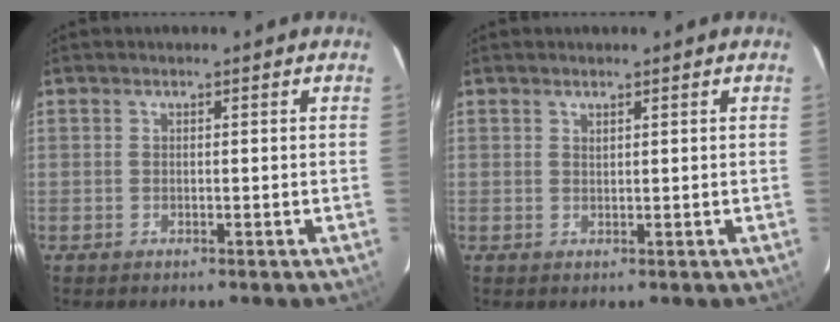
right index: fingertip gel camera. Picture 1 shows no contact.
{"total": 0.7, "force": [0.6, 0.1, 0.3], "torque": [-0.005, 0.000, 0.012]}